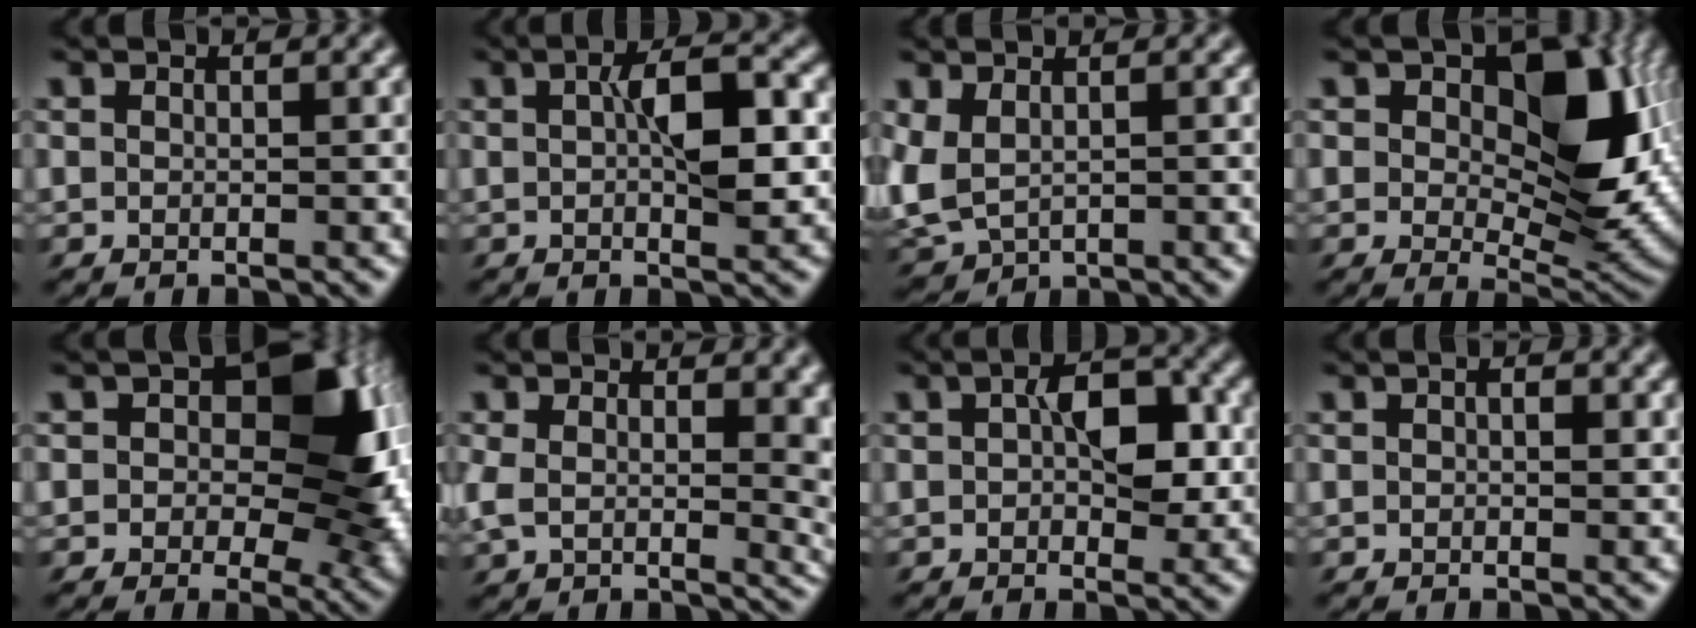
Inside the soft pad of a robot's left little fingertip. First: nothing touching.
{"total": 5.8, "force": [0.5, 2.7, 5.1], "torque": [-0.087, 0.006, 0.003]}
{"total": 3.7, "force": [-0.8, 1.5, 3.3], "torque": [-0.081, 0.002, -0.022]}
{"total": 13.2, "force": [2.9, 8.2, 10.0], "torque": [-0.153, -0.007, 0.055]}
{"total": 13.7, "force": [1.8, 8.8, 10.3], "torque": [-0.158, -0.011, 0.031]}
{"total": 9.0, "force": [1.1, 5.5, 7.0], "torque": [-0.148, -0.039, 0.044]}
{"total": 6.0, "force": [0.3, 3.5, 4.8], "torque": [-0.077, 0.008, -0.001]}
{"total": 1.5, "force": [0.1, 1.0, 1.1], "torque": [-0.024, 0.005, -0.001]}